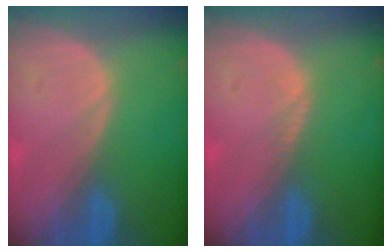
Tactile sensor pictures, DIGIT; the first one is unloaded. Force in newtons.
{"total": 0.7, "press": 0.6, "slide": 0.4}